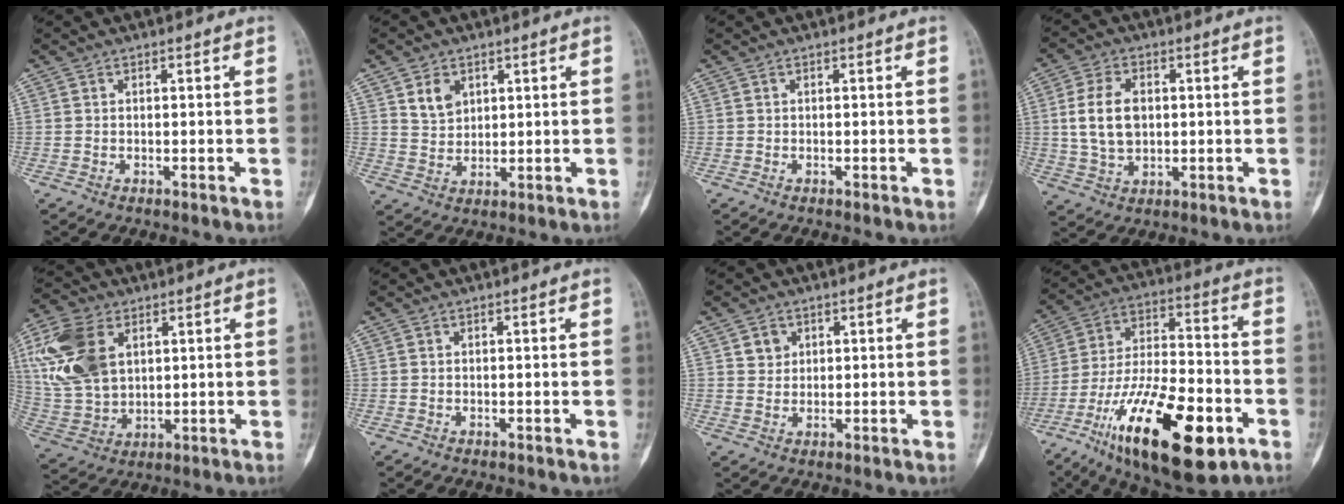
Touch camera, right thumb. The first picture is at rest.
{"total": 5.0, "force": [2.4, 3.6, 2.4], "torque": [-0.026, -0.019, 0.050]}
{"total": 0.0}
{"total": 9.2, "force": [1.0, 6.1, 6.9], "torque": [-0.125, 0.000, 0.025]}
{"total": 16.6, "force": [5.4, 11.0, 11.2], "torque": [-0.234, -0.010, 0.111]}
{"total": 0.0}
{"total": 2.9, "force": [1.3, 2.5, 0.7], "torque": [0.002, -0.007, 0.021]}
{"total": 25.5, "force": [-11.4, 9.8, 20.5], "torque": [-0.366, 0.046, -0.186]}